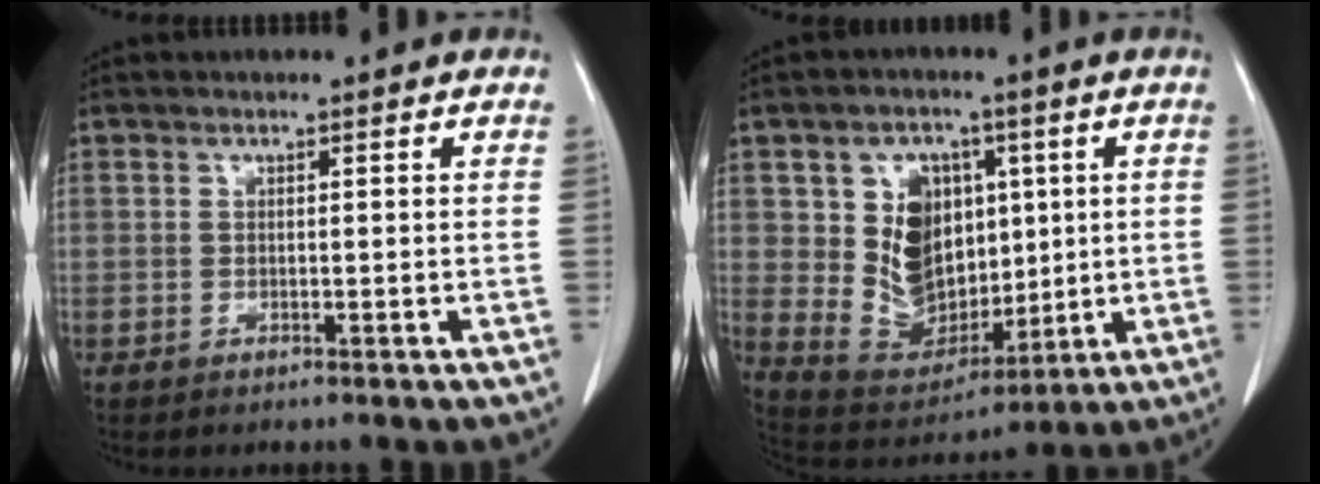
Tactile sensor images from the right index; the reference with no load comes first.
{"total": 12.8, "force": [2.4, 9.9, 7.8], "torque": [-0.153, 0.027, 0.067]}